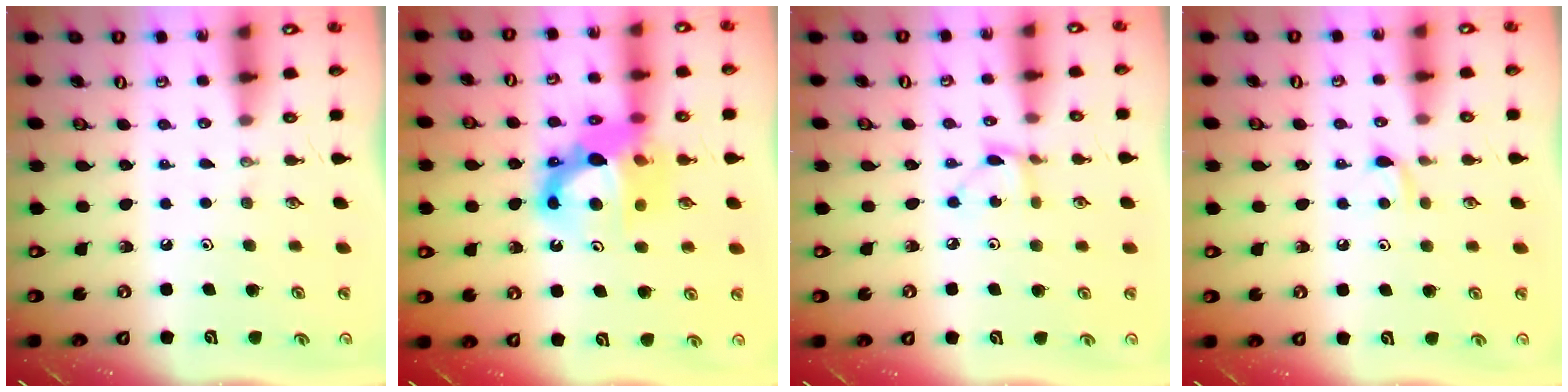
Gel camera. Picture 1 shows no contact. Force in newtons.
{"total": 13.1, "press": 12.9, "slide": 2.4}
{"total": 2.9, "press": 2.9, "slide": 0.2}
{"total": 5.2, "press": 5.2, "slide": 0.6}